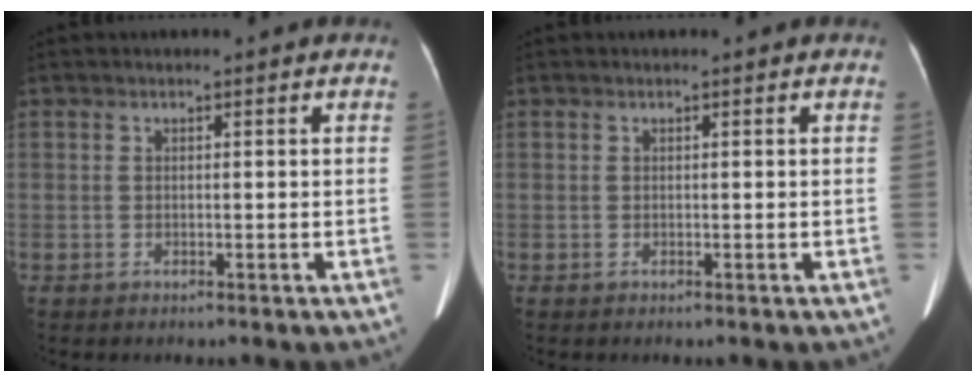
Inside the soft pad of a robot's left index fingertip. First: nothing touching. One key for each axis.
{"total": 0.0}